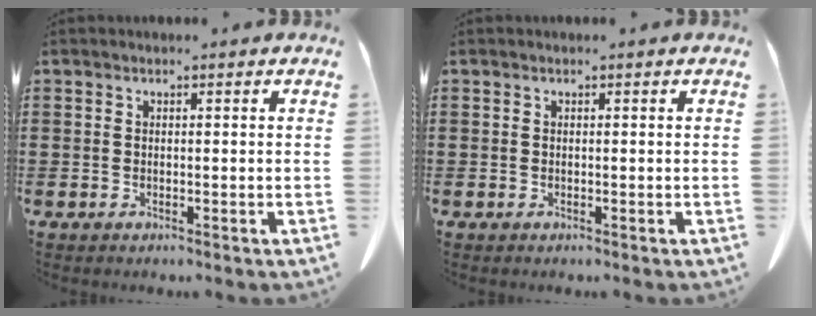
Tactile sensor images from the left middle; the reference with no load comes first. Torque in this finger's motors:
{"motor_torque": [0.50, 0.49, 0.01, 0.00]}